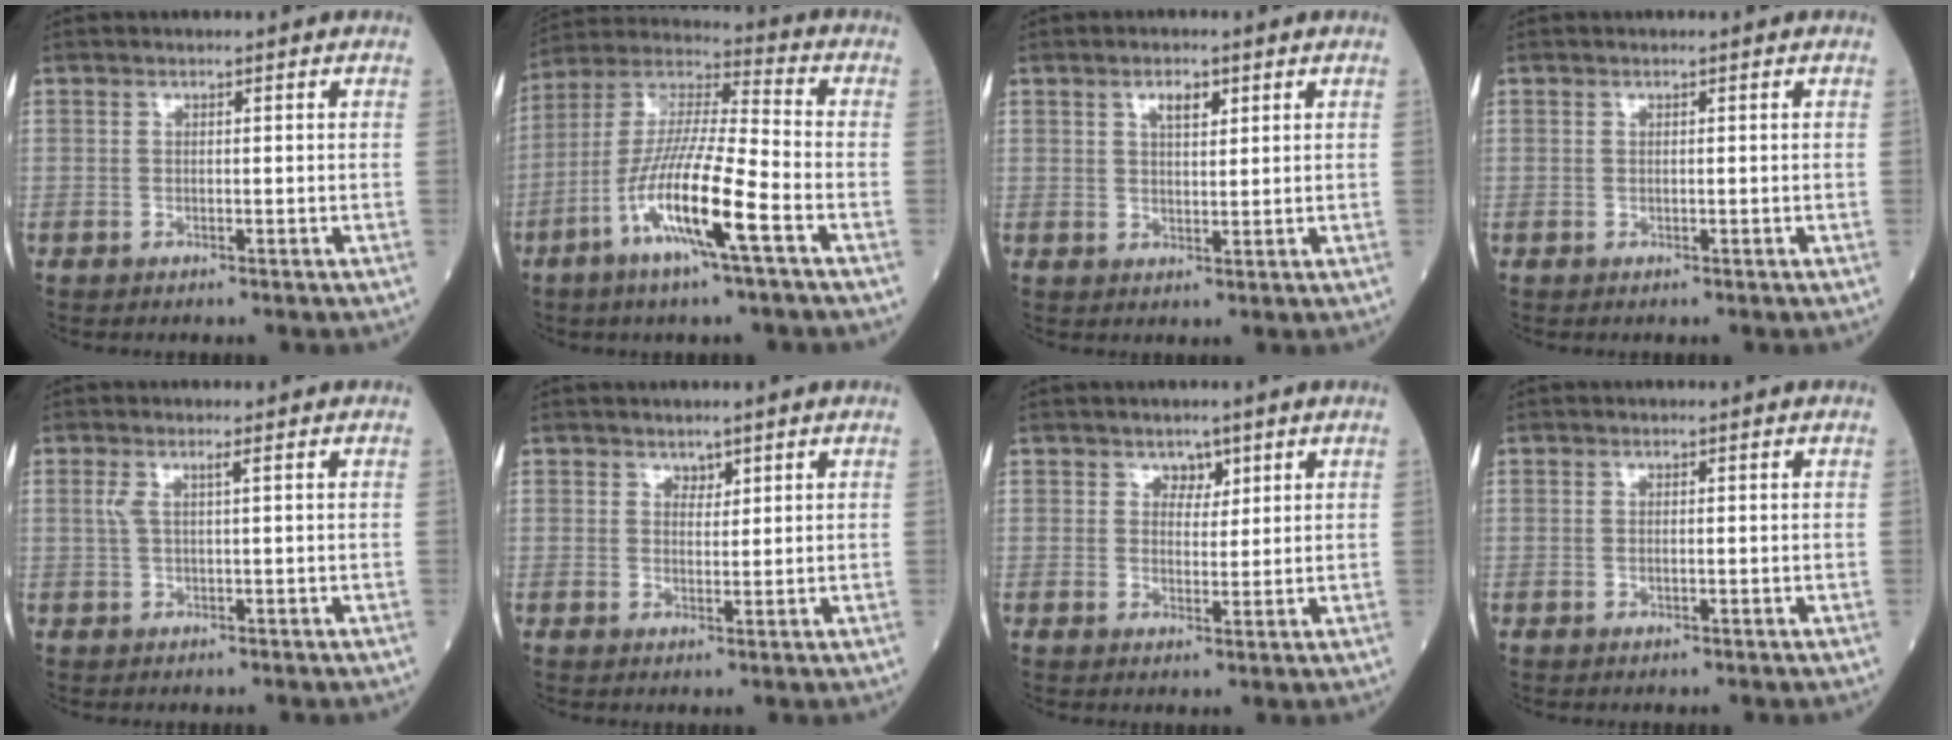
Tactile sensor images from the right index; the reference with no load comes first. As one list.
[{"total": 14.8, "force": [-6.1, 0.5, 13.5], "torque": [-0.275, -0.009, -0.119]}, {"total": 2.9, "force": [1.6, 1.1, 2.2], "torque": [-0.039, 0.002, 0.029]}, {"total": 0.0}, {"total": 1.5, "force": [0.4, -0.1, 1.5], "torque": [-0.039, 0.011, 0.008]}, {"total": 1.4, "force": [1.1, 0.7, 0.4], "torque": [-0.002, -0.002, 0.017]}, {"total": 2.2, "force": [1.4, 1.5, 0.8], "torque": [-0.004, -0.001, 0.022]}, {"total": 0.5, "force": [-0.1, 0.0, 0.5], "torque": [-0.013, -0.001, 0.000]}]